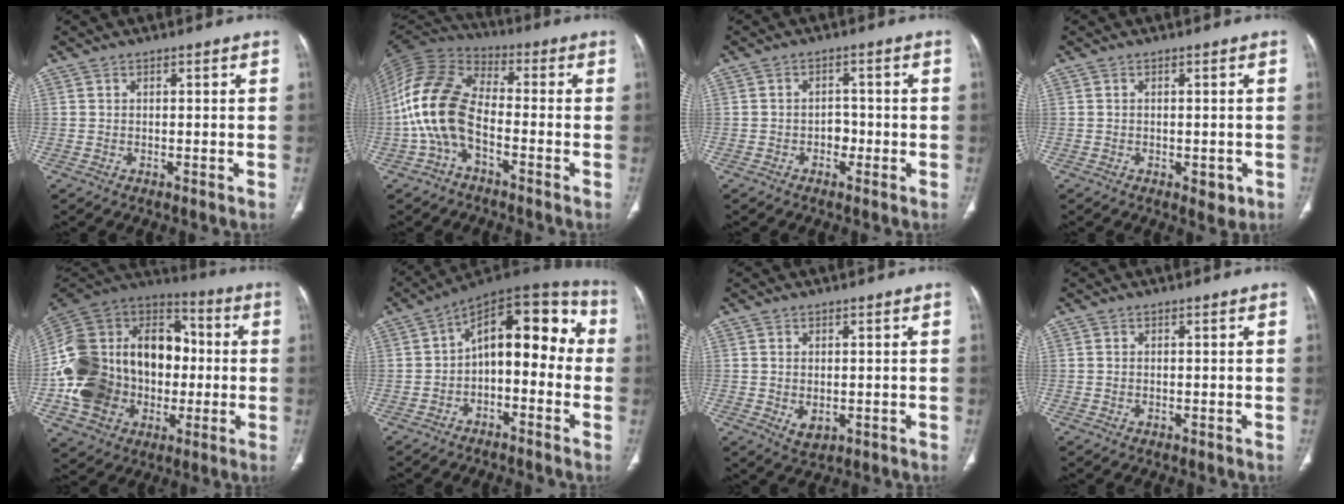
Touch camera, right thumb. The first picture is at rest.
{"total": 14.5, "force": [-3.6, 8.2, 11.4], "torque": [-0.237, 0.043, -0.079]}
{"total": 2.7, "force": [-1.0, 2.1, 1.4], "torque": [-0.001, 0.012, -0.020]}
{"total": 3.1, "force": [-1.1, 1.8, 2.3], "torque": [-0.017, 0.001, -0.008]}
{"total": 31.2, "force": [-2.6, 23.6, 20.2], "torque": [-0.375, 0.049, -0.035]}
{"total": 15.8, "force": [-0.9, 8.7, 13.2], "torque": [-0.145, 0.062, -0.026]}
{"total": 3.1, "force": [-0.4, 2.0, 2.3], "torque": [-0.033, -0.006, 0.003]}
{"total": 0.0}